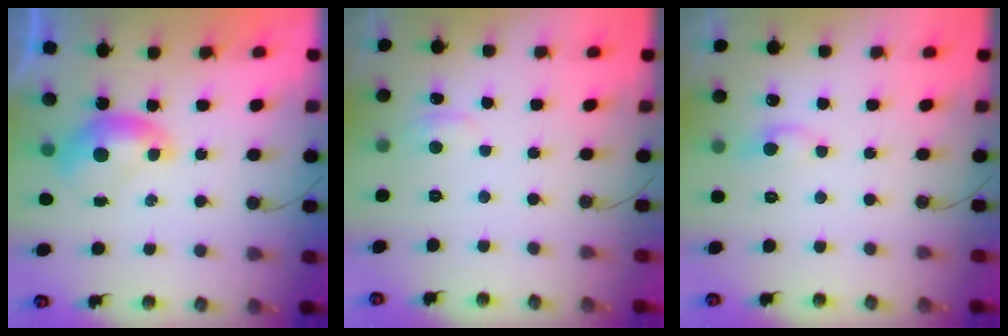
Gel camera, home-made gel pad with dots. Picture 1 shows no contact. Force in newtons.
{"total": 2.1, "press": 2.0, "slide": 0.6}
{"total": 1.0, "press": 0.9, "slide": 0.5}